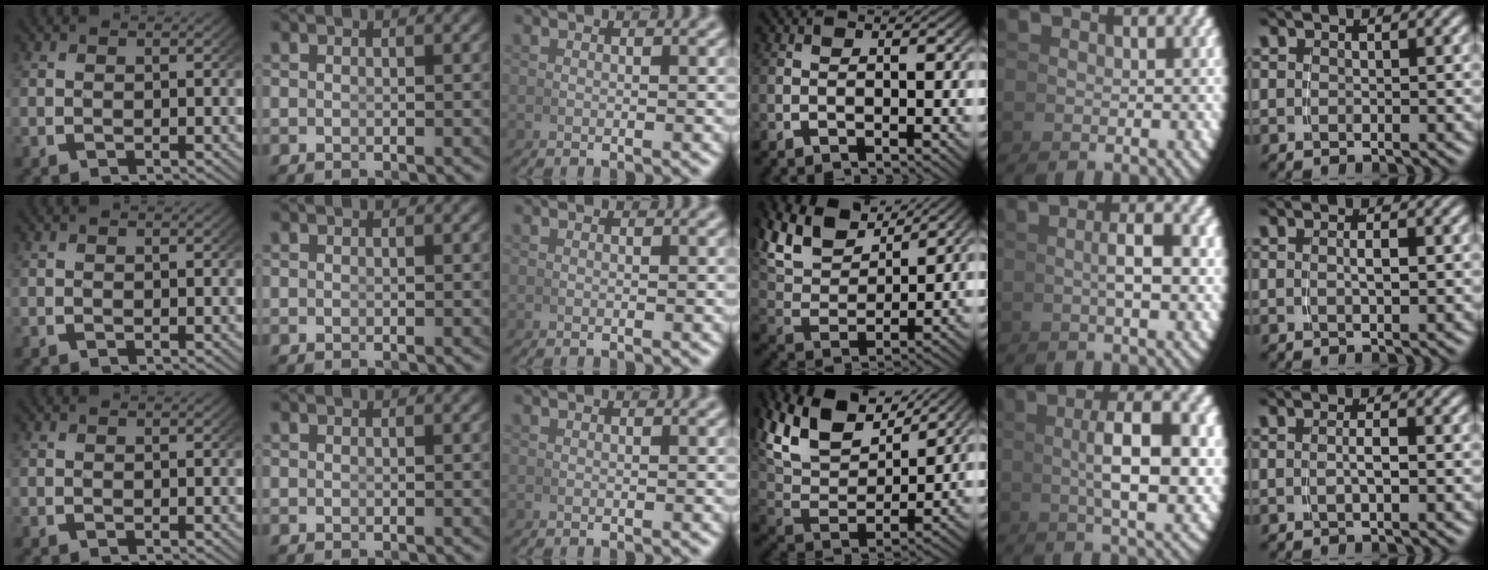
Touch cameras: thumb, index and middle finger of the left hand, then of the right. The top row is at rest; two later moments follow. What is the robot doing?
{"motion": "grasp_and_lifting", "object": "photo album"}